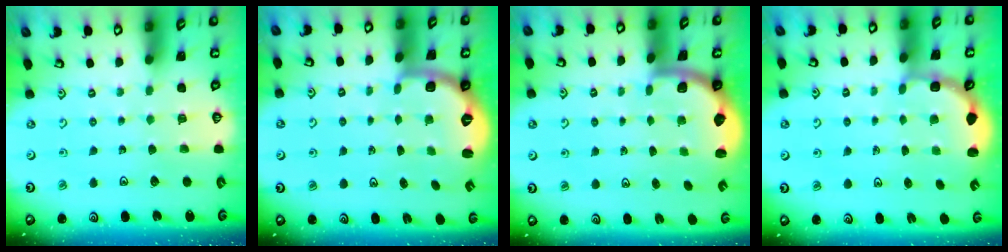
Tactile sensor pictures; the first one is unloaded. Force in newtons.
{"total": 2.7, "press": 1.7, "slide": 2.1}
{"total": 1.9, "press": 1.8, "slide": 0.5}
{"total": 2.9, "press": 2.4, "slide": 1.8}